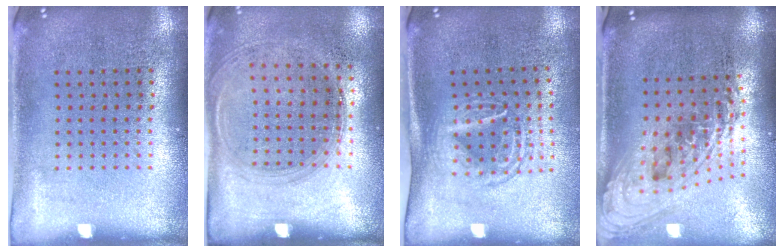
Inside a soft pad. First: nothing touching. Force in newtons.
{"total": 1.4, "press": 1.2, "slide": 0.6}
{"total": 1.7, "press": 1.3, "slide": 1.1}
{"total": 2.4, "press": 1.7, "slide": 1.7}